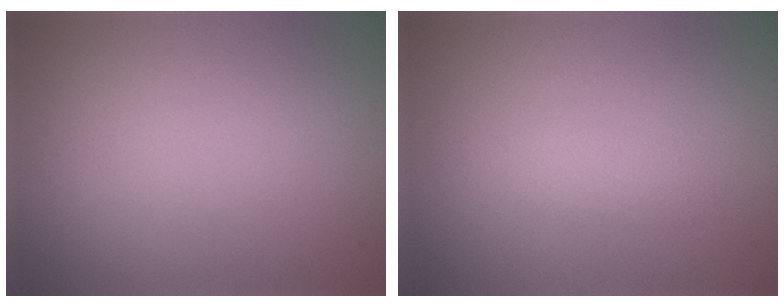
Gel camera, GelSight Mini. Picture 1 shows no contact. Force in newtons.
{"total": 1.3, "press": 1.3, "slide": 0.1}